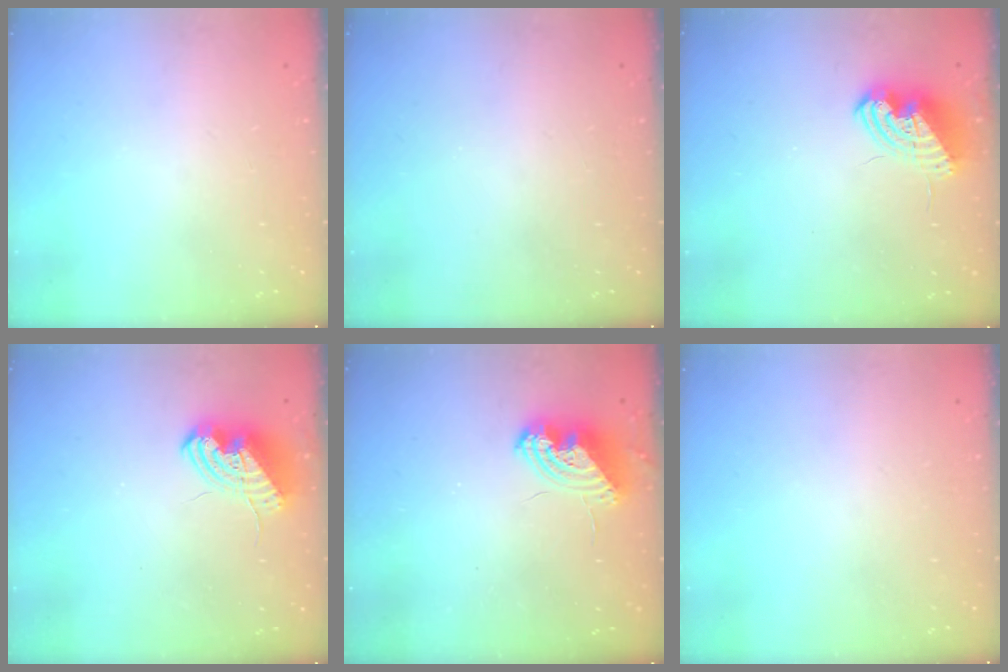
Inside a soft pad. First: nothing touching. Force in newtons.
{"total": 0.0}
{"total": 9.8, "press": 9.8, "slide": 0.4}
{"total": 9.1, "press": 9.1, "slide": 0.6}
{"total": 9.6, "press": 9.6, "slide": 0.3}
{"total": 0.0}